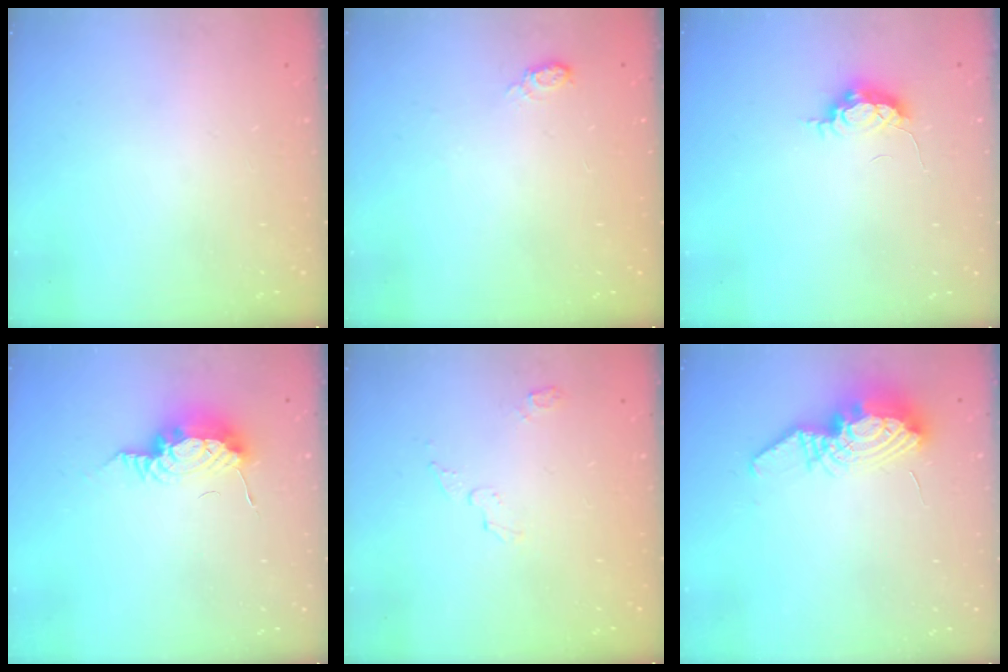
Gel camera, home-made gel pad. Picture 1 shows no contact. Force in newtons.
{"total": 6.1, "press": 6.1, "slide": 0.7}
{"total": 6.0, "press": 5.7, "slide": 1.9}
{"total": 14.0, "press": 10.6, "slide": 9.1}
{"total": 4.1, "press": 4.1, "slide": 0.4}
{"total": 10.2, "press": 10.1, "slide": 0.8}